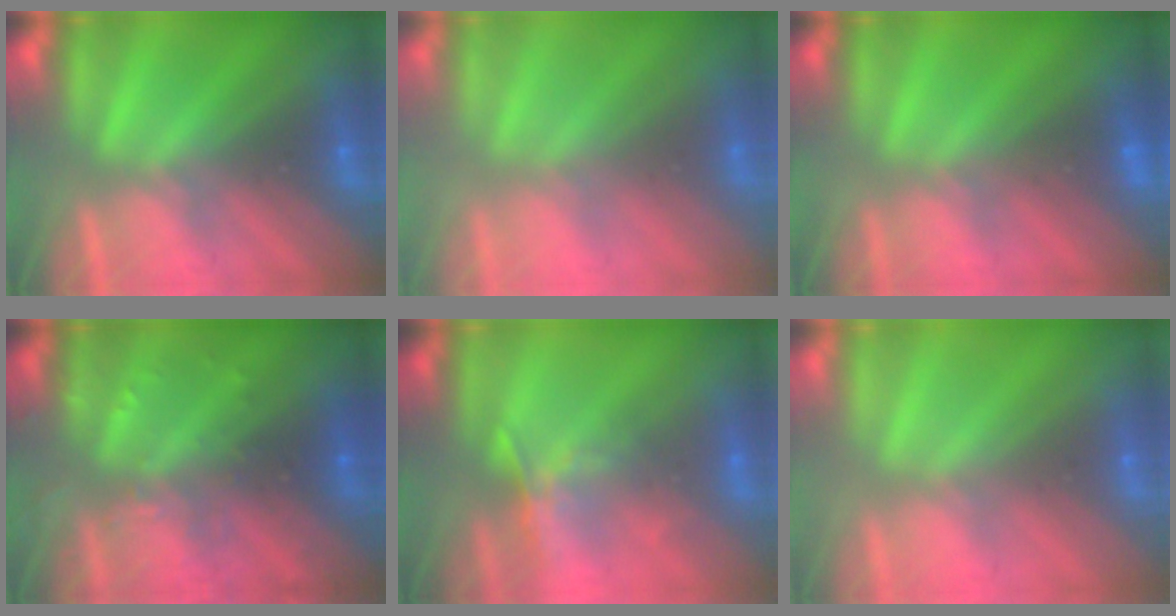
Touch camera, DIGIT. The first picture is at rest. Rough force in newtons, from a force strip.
{"total": 2.5}
{"total": 2.9}
{"total": 2.9}
{"total": 2.4}
{"total": 3.5}